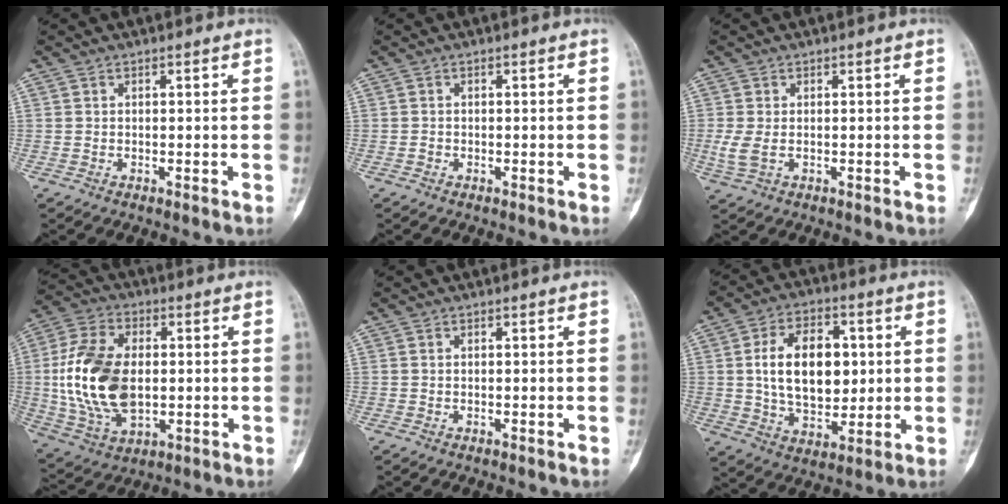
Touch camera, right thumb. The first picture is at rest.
{"total": 0.5, "force": [-0.3, 0.4, 0.1], "torque": [-0.001, 0.002, -0.007]}
{"total": 3.3, "force": [-0.4, 1.9, 2.7], "torque": [-0.081, -0.003, -0.004]}
{"total": 18.5, "force": [0.1, 11.2, 14.7], "torque": [-0.288, -0.001, 0.008]}
{"total": 0.0}
{"total": 15.4, "force": [2.0, 9.6, 11.9], "torque": [-0.163, -0.004, 0.034]}